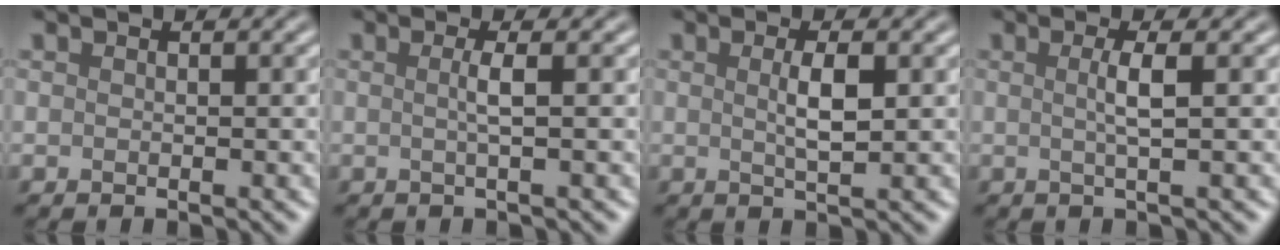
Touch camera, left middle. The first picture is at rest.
{"total": 1.8, "force": [0.0, 0.4, 1.7], "torque": [-0.031, 0.001, -0.005]}
{"total": 2.4, "force": [0.4, 0.5, 2.4], "torque": [-0.044, 0.003, 0.007]}
{"total": 2.2, "force": [0.1, 0.5, 2.2], "torque": [-0.041, 0.002, -0.002]}